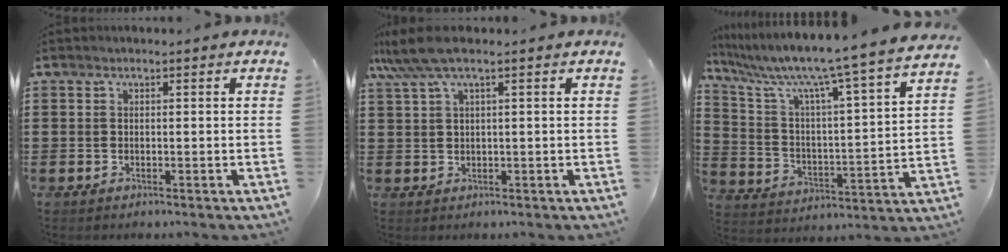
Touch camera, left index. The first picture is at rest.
{"total": 4.3, "force": [2.1, 0.4, 3.8], "torque": [-0.091, -0.001, 0.033]}
{"total": 8.4, "force": [7.1, -0.8, 4.3], "torque": [-0.117, -0.065, 0.106]}